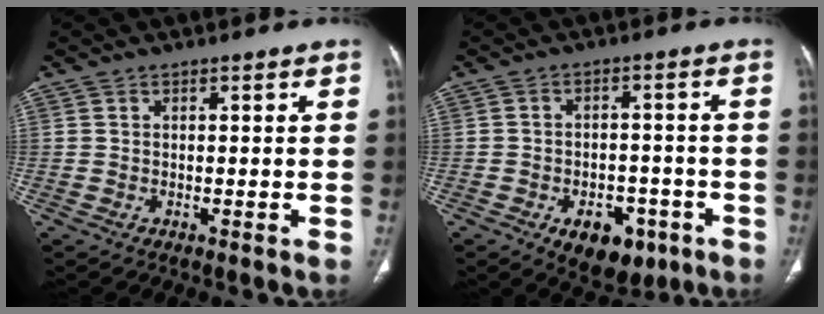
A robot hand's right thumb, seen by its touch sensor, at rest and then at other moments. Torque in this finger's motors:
{"motor_torque": [0.94, 1.20, -0.01, 0.10, 0.27]}